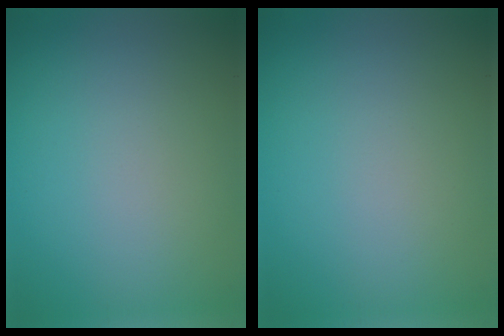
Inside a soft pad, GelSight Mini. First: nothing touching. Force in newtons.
{"total": 0.0}